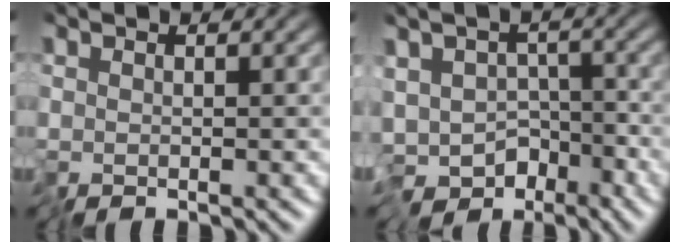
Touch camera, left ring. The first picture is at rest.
{"total": 6.9, "force": [-4.4, 3.8, 3.7], "torque": [-0.059, -0.009, -0.083]}